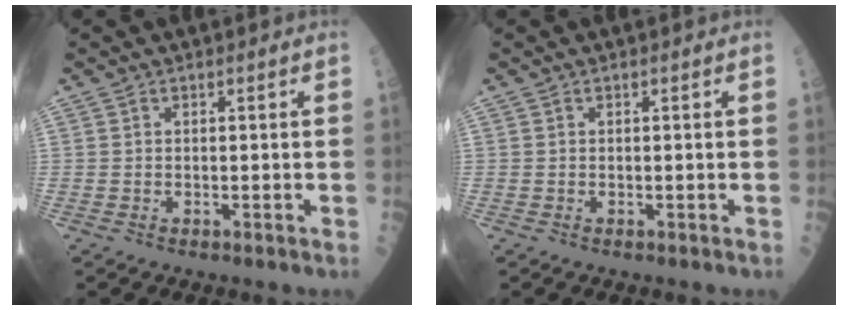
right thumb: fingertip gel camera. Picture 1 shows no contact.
{"total": 0.0}